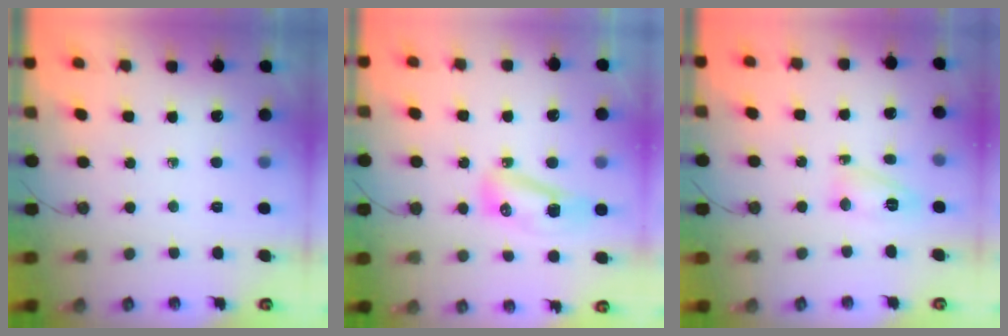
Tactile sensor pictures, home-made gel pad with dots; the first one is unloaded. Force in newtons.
{"total": 9.6, "press": 8.9, "slide": 3.6}
{"total": 6.8, "press": 6.8, "slide": 0.4}